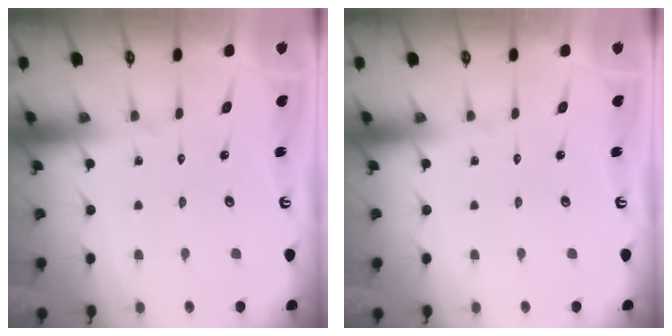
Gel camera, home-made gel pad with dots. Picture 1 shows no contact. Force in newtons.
{"total": 0.0}